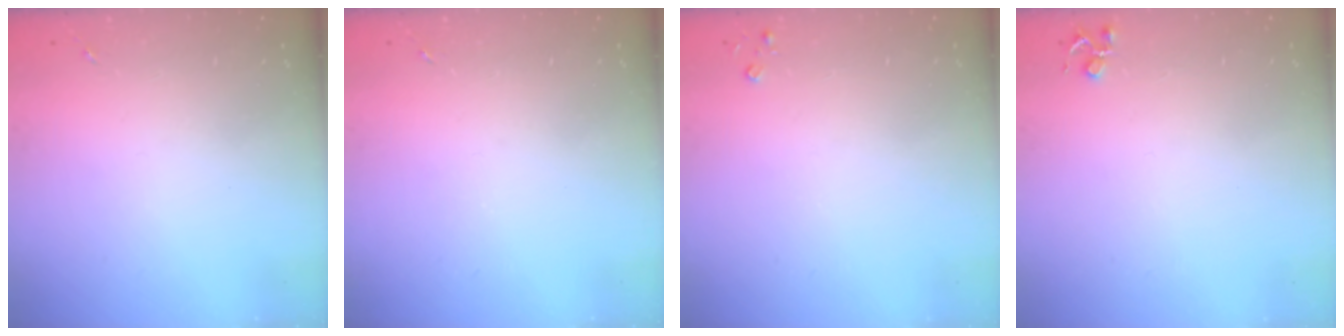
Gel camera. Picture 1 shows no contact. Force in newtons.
{"total": 0.0}
{"total": 2.6, "press": 2.6, "slide": 0.3}
{"total": 4.1, "press": 4.1, "slide": 0.5}